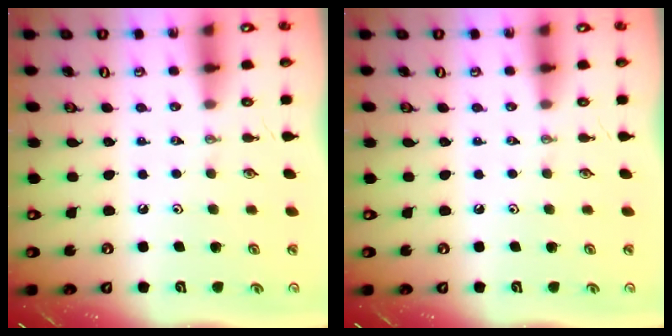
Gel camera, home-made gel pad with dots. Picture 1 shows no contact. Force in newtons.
{"total": 0.0}